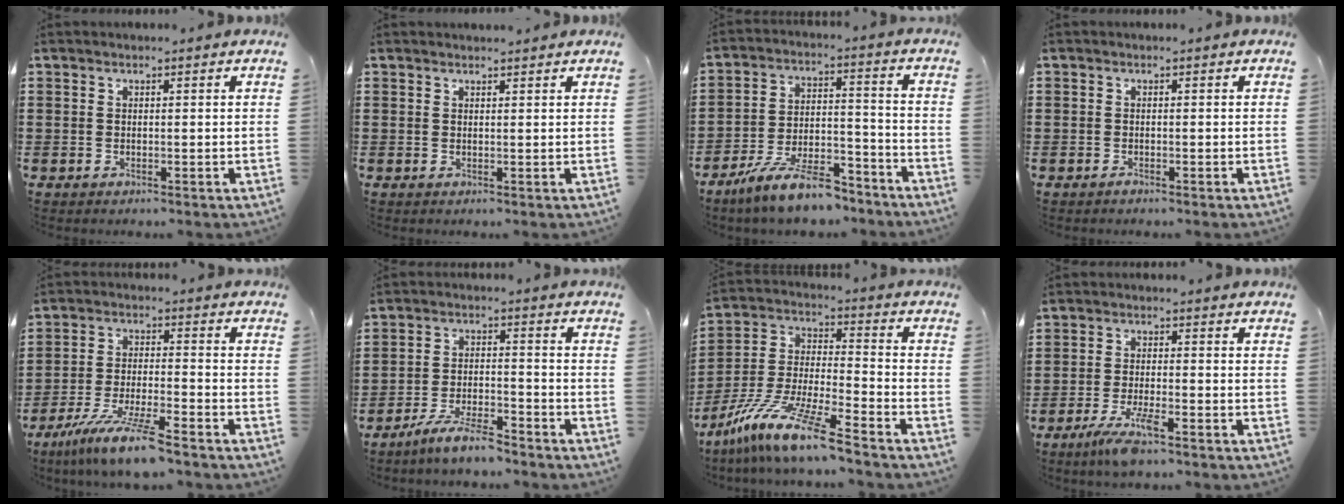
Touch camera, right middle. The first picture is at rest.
{"total": 0.7, "force": [0.7, 0.1, 0.1], "torque": [0.004, -0.004, 0.011]}
{"total": 10.9, "force": [-8.9, 2.2, 5.8], "torque": [-0.110, 0.023, -0.171]}
{"total": 1.0, "force": [-0.8, 0.5, 0.2], "torque": [-0.004, 0.001, -0.018]}
{"total": 9.5, "force": [-7.9, 0.1, 5.2], "torque": [-0.108, -0.006, -0.155]}
{"total": 6.6, "force": [-5.9, 0.7, 2.9], "torque": [-0.065, -0.003, -0.113]}
{"total": 12.3, "force": [-10.2, 0.2, 6.8], "torque": [-0.148, 0.007, -0.206]}
{"total": 5.5, "force": [-3.6, 0.7, 4.1], "torque": [-0.091, -0.012, -0.067]}